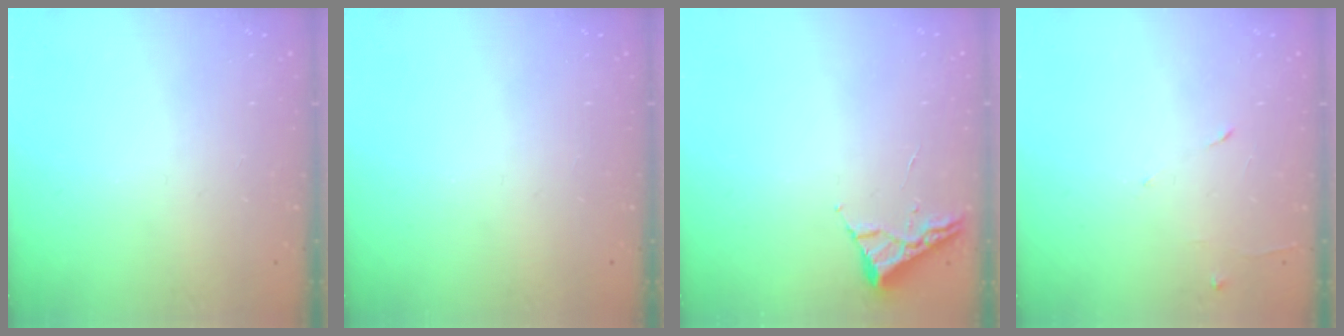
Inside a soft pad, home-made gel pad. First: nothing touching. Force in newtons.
{"total": 0.0}
{"total": 2.6, "press": 2.6, "slide": 0.3}
{"total": 5.1, "press": 5.1, "slide": 0.8}